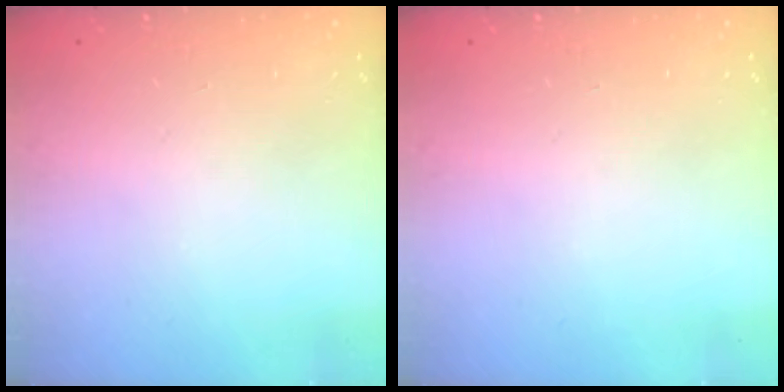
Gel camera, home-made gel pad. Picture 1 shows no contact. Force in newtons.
{"total": 0.0}